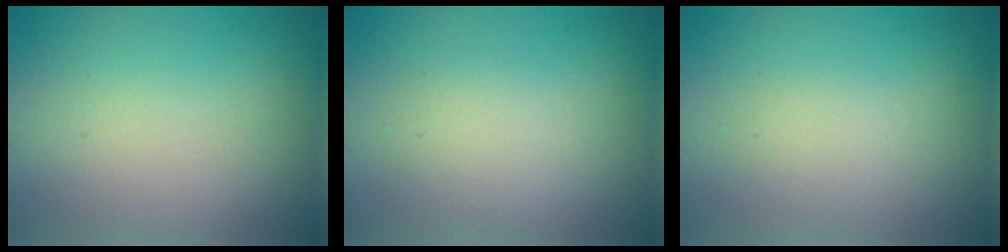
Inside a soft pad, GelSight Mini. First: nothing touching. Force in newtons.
{"total": 2.1, "press": 2.1, "slide": 0.1}
{"total": 1.3, "press": 1.3, "slide": 0.0}